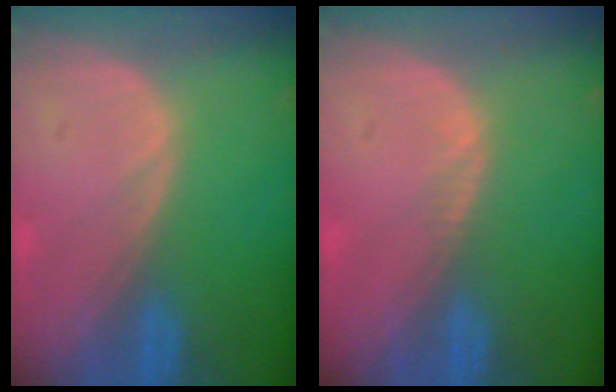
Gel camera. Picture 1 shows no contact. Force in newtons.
{"total": 0.7, "press": 0.6, "slide": 0.4}